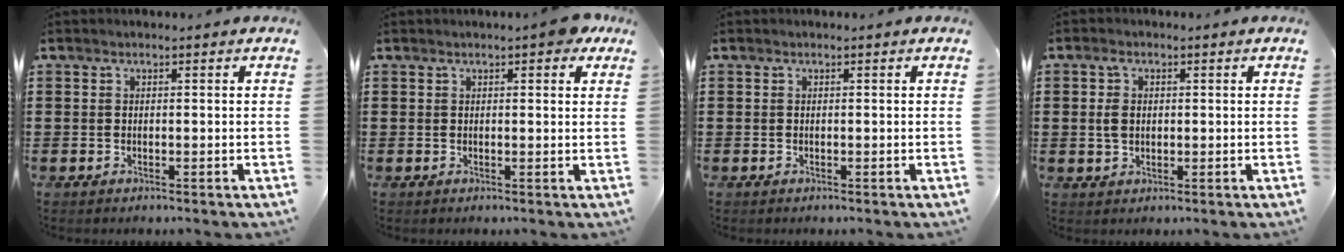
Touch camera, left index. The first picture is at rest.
{"total": 2.2, "force": [1.4, 0.5, 1.6], "torque": [-0.020, 0.000, 0.022]}
{"total": 0.0}
{"total": 3.1, "force": [0.4, 2.0, 2.3], "torque": [-0.056, 0.005, 0.004]}